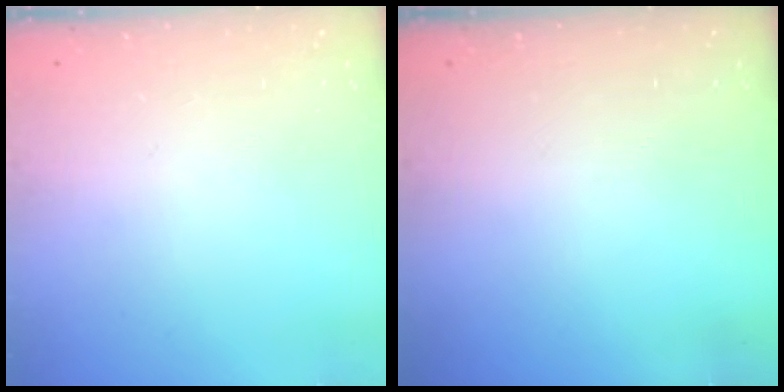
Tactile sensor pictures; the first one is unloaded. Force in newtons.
{"total": 0.0}